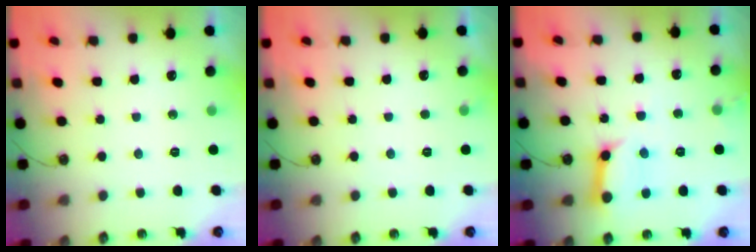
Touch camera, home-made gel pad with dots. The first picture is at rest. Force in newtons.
{"total": 4.0, "press": 4.0, "slide": 0.4}
{"total": 11.5, "press": 11.4, "slide": 1.3}